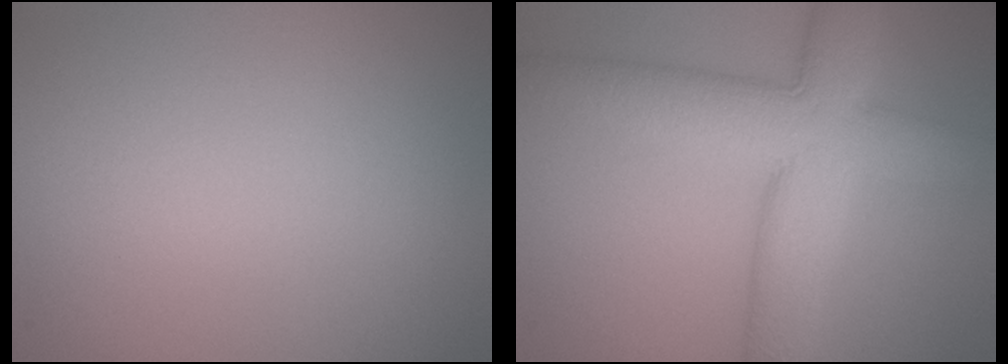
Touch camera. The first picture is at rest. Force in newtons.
{"total": 8.9, "press": 8.9, "slide": 0.4}